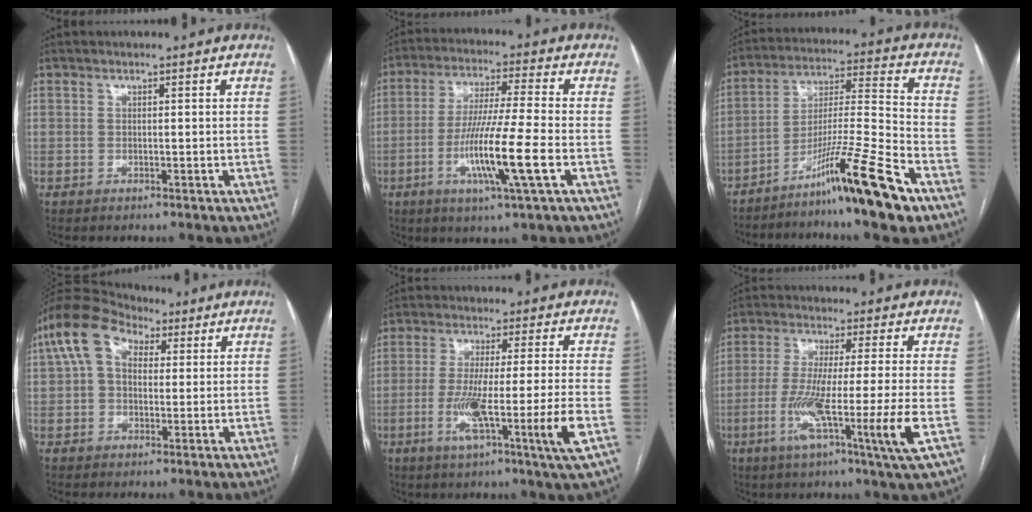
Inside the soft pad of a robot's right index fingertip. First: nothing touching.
{"total": 12.6, "force": [-3.8, -0.6, 12.0], "torque": [-0.234, -0.018, -0.076]}
{"total": 15.9, "force": [-10.2, -1.0, 12.1], "torque": [-0.215, -0.015, -0.176]}
{"total": 10.4, "force": [4.2, 6.7, 6.7], "torque": [-0.144, 0.052, 0.071]}
{"total": 12.4, "force": [-3.6, -1.5, 11.8], "torque": [-0.215, -0.028, -0.067]}
{"total": 13.4, "force": [-4.0, -1.5, 12.7], "torque": [-0.241, -0.037, -0.077]}